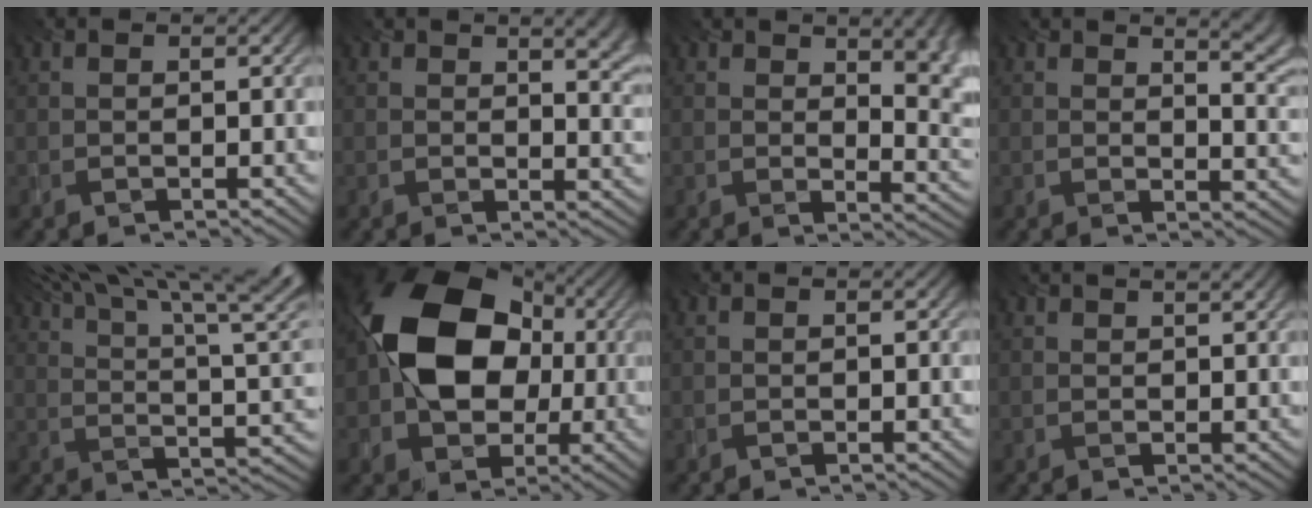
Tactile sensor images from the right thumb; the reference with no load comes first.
{"total": 5.5, "force": [2.8, 2.9, 3.7], "torque": [-0.044, -0.012, 0.051]}
{"total": 8.4, "force": [3.0, 4.6, 6.4], "torque": [-0.072, -0.021, 0.062]}
{"total": 5.6, "force": [3.7, 2.2, 3.7], "torque": [-0.048, -0.007, 0.058]}
{"total": 18.3, "force": [12.3, 5.1, 12.6], "torque": [-0.188, 0.022, 0.172]}
{"total": 15.4, "force": [0.8, 11.5, 10.2], "torque": [-0.162, 0.015, 0.006]}
{"total": 0.0}
{"total": 1.6, "force": [1.5, 0.2, 0.6], "torque": [-0.016, 0.000, 0.028]}